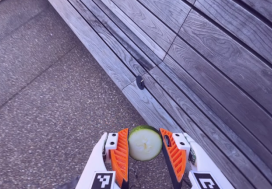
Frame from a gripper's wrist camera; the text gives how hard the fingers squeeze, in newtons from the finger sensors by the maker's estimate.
{"total": 11.8, "left": 12.3, "right": 11.3}